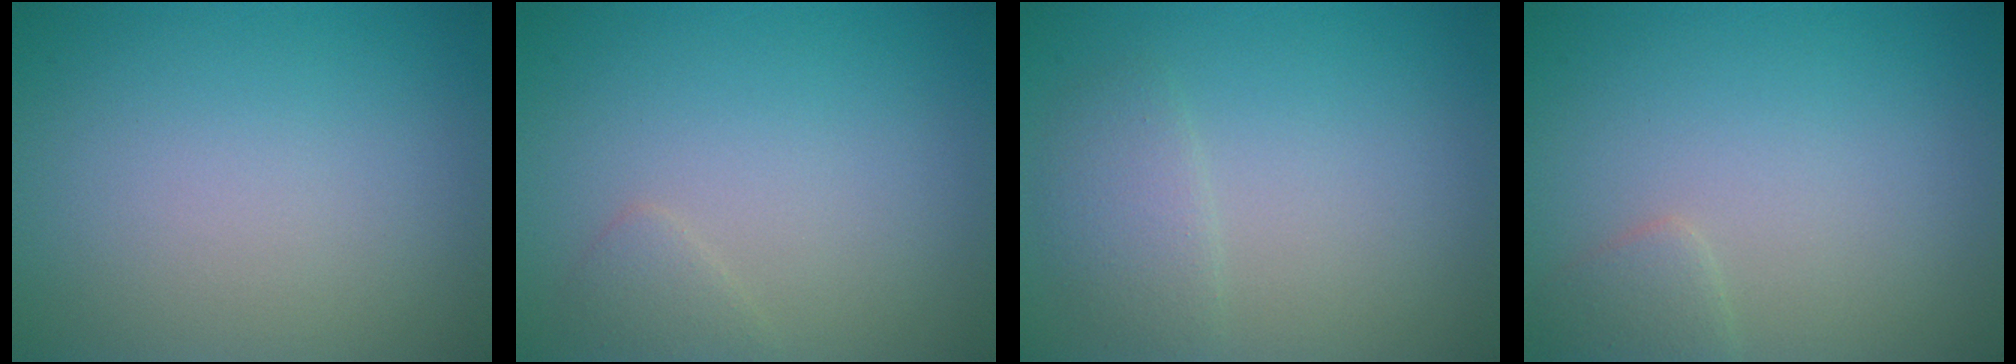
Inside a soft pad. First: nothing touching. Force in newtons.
{"total": 1.1, "press": 1.1, "slide": 0.0}
{"total": 1.9, "press": 1.9, "slide": 0.1}
{"total": 1.3, "press": 1.3, "slide": 0.0}